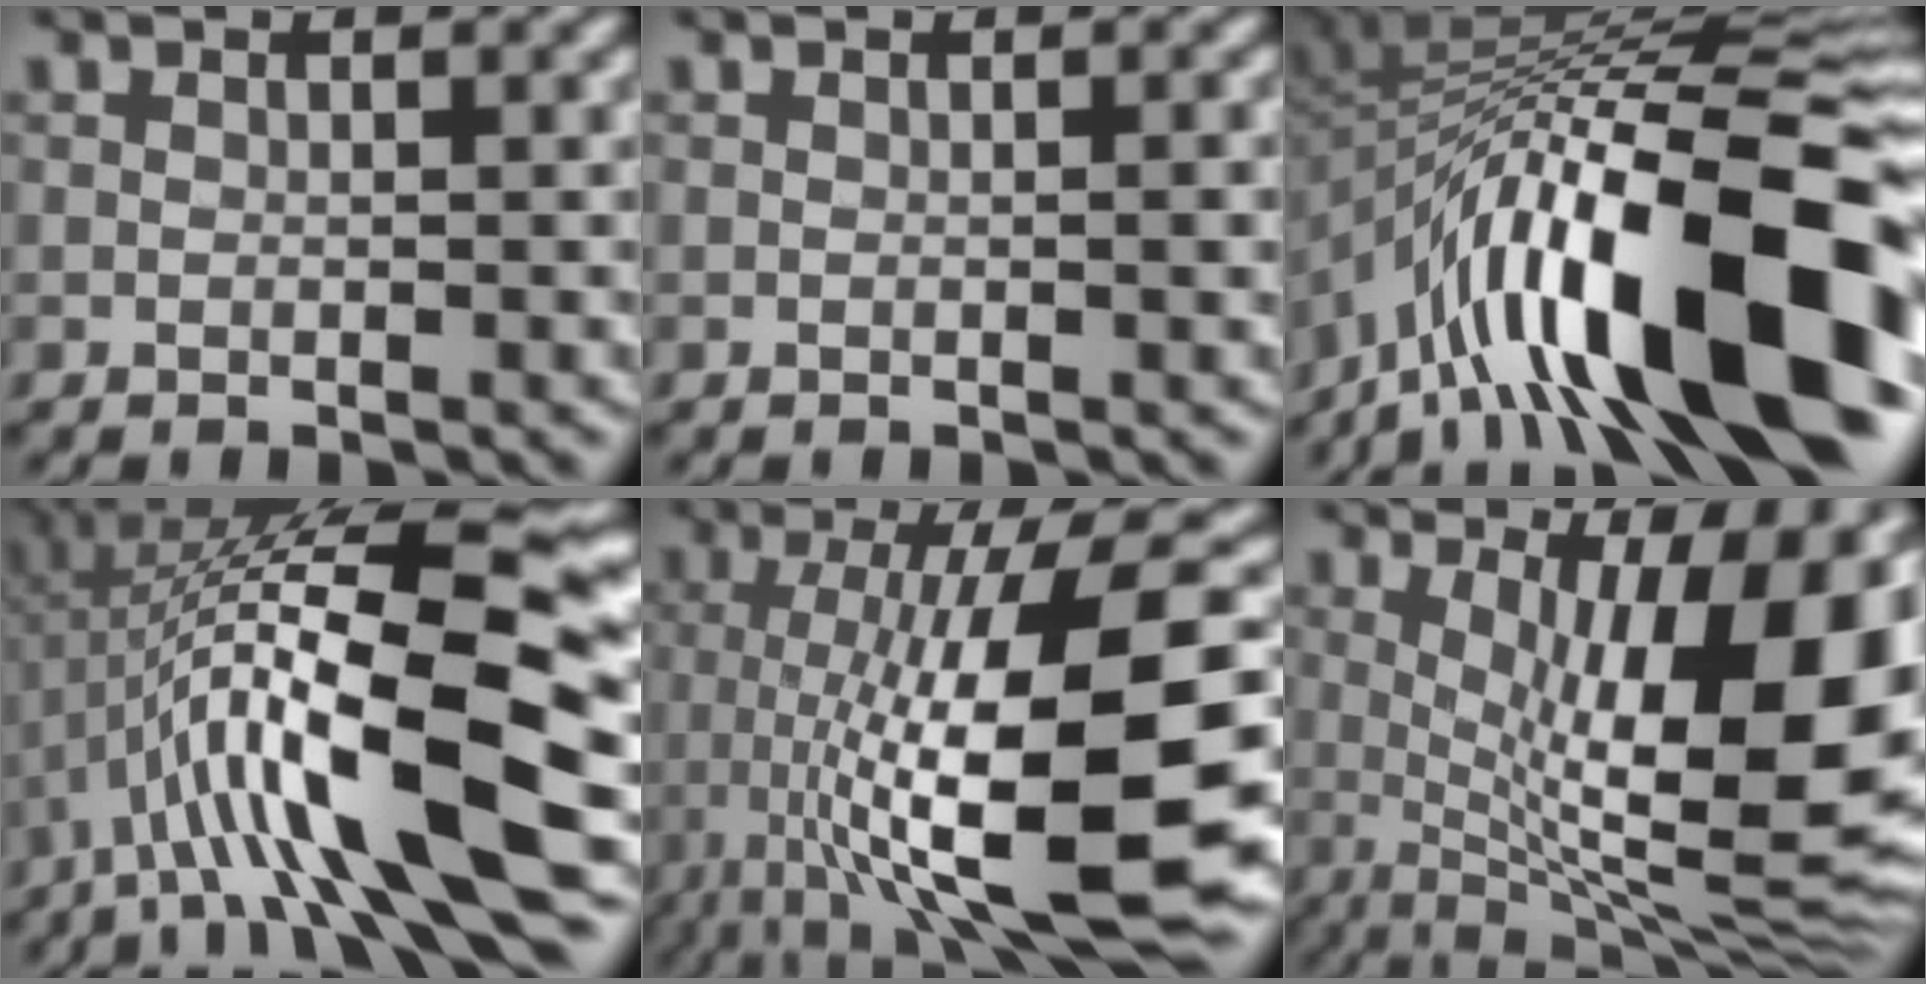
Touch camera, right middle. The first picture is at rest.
{"total": 0.8, "force": [0.0, 0.1, 0.8], "torque": [-0.014, 0.005, -0.001]}
{"total": 16.8, "force": [-7.4, 5.2, 14.2], "torque": [-0.224, 0.045, -0.129]}
{"total": 15.1, "force": [-2.3, 3.5, 14.5], "torque": [-0.247, 0.039, -0.030]}
{"total": 14.4, "force": [-2.1, 3.8, 13.8], "torque": [-0.212, 0.005, -0.025]}
{"total": 15.4, "force": [1.4, 4.5, 14.7], "torque": [-0.192, 0.007, 0.029]}